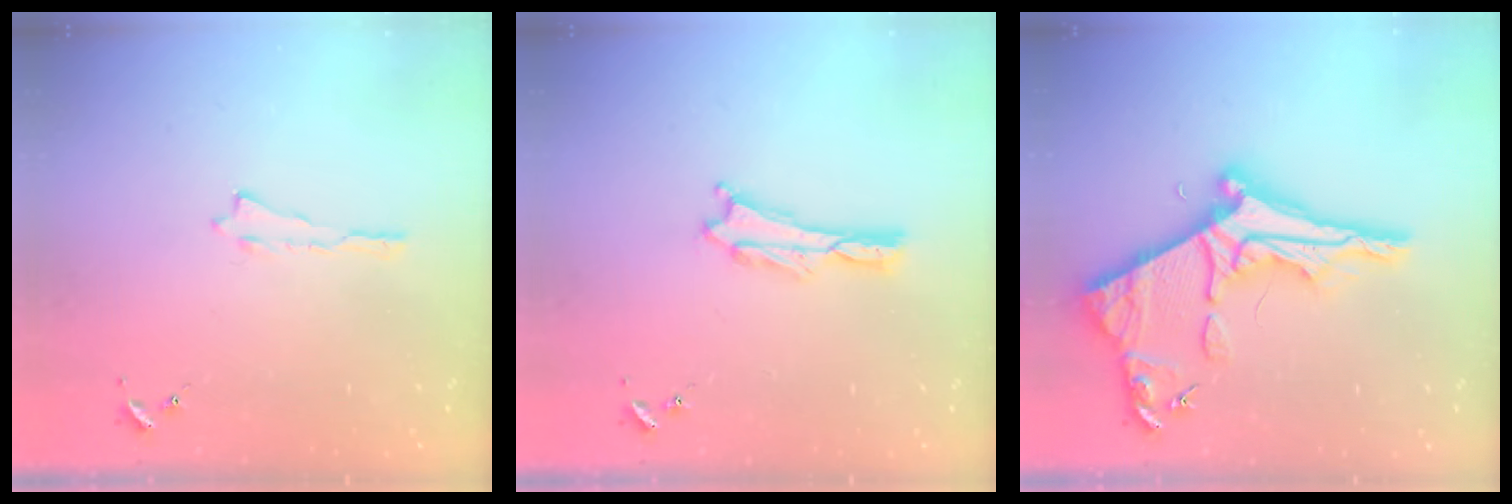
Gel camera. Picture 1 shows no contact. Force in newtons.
{"total": 0.8, "press": 0.7, "slide": 0.2}
{"total": 10.1, "press": 10.1, "slide": 1.0}